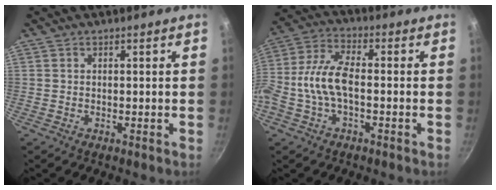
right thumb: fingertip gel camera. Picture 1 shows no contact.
{"total": 10.9, "force": [-1.5, 5.4, 9.4], "torque": [-0.213, 0.035, -0.033]}